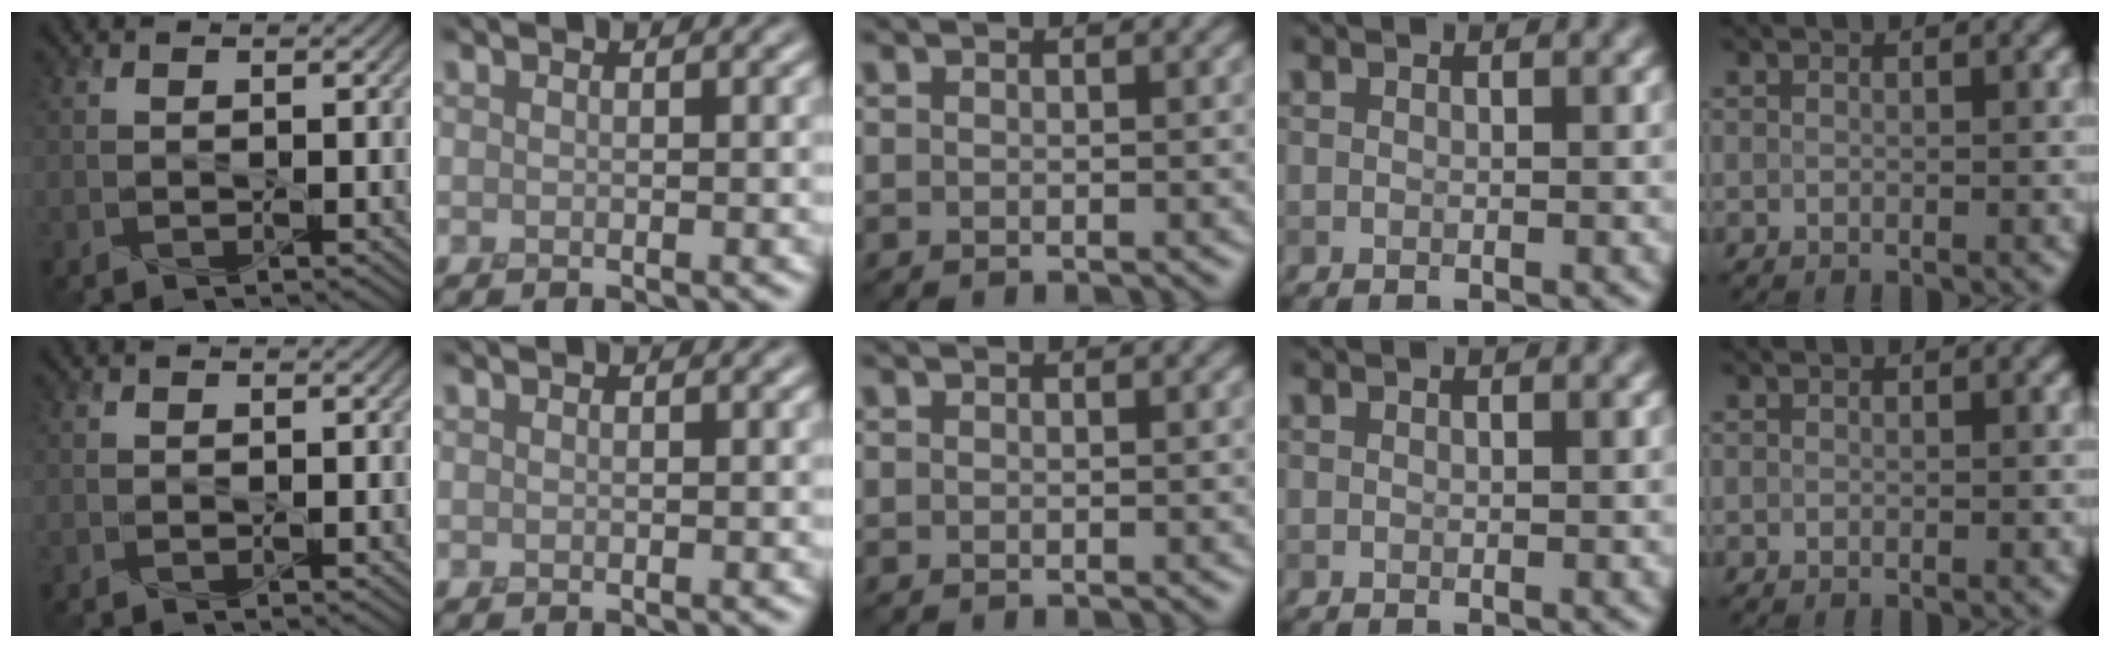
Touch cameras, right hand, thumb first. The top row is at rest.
{}